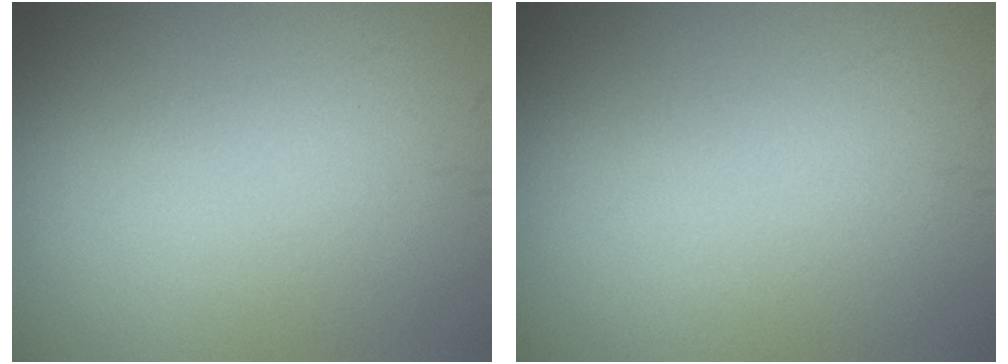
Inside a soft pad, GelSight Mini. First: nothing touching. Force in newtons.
{"total": 0.0}